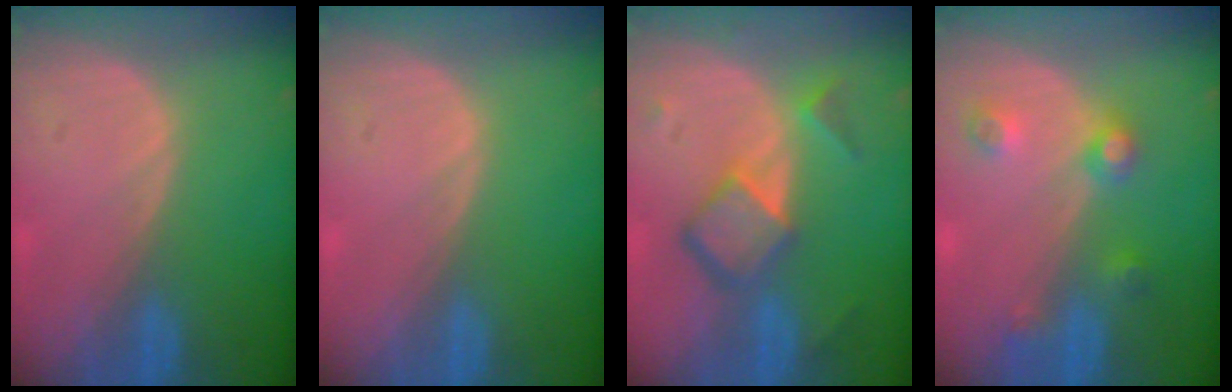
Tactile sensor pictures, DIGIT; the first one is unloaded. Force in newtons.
{"total": 0.0}
{"total": 6.9, "press": 5.9, "slide": 3.6}
{"total": 4.4, "press": 3.9, "slide": 2.1}